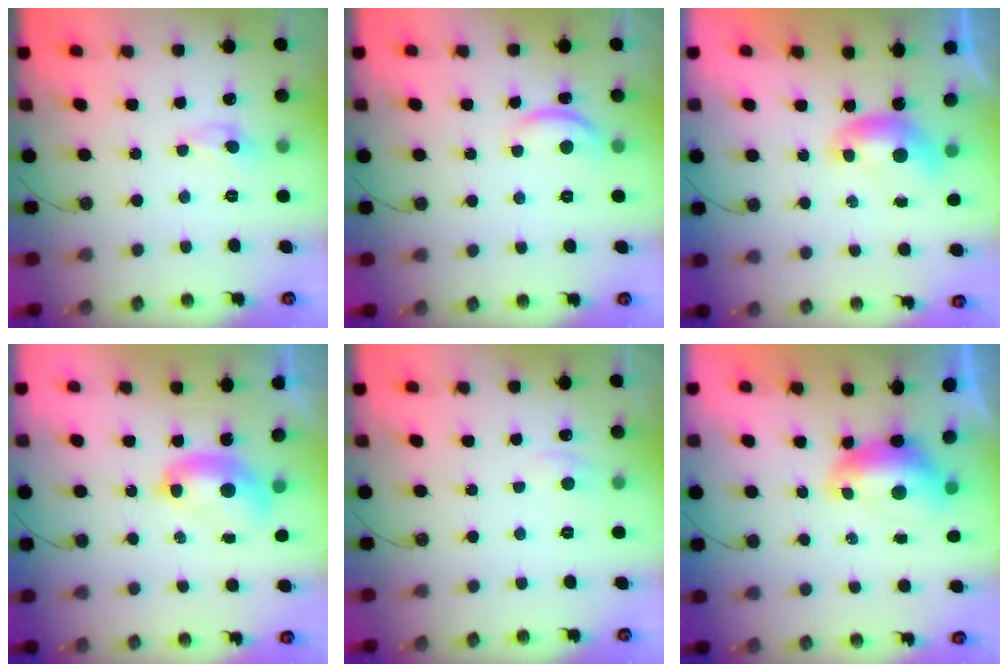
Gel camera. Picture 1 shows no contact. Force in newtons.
{"total": 3.4, "press": 3.4, "slide": 0.3}
{"total": 0.0}
{"total": 2.7, "press": 2.7, "slide": 0.1}
{"total": 1.2, "press": 1.0, "slide": 0.6}
{"total": 1.6, "press": 1.5, "slide": 0.6}